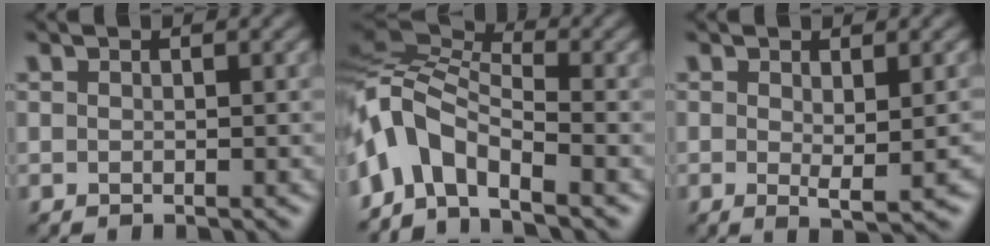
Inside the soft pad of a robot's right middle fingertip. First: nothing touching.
{"total": 7.5, "force": [-3.4, 3.8, 5.4], "torque": [-0.104, 0.023, -0.084]}
{"total": 2.0, "force": [0.2, 0.2, 2.0], "torque": [-0.034, -0.004, 0.009]}